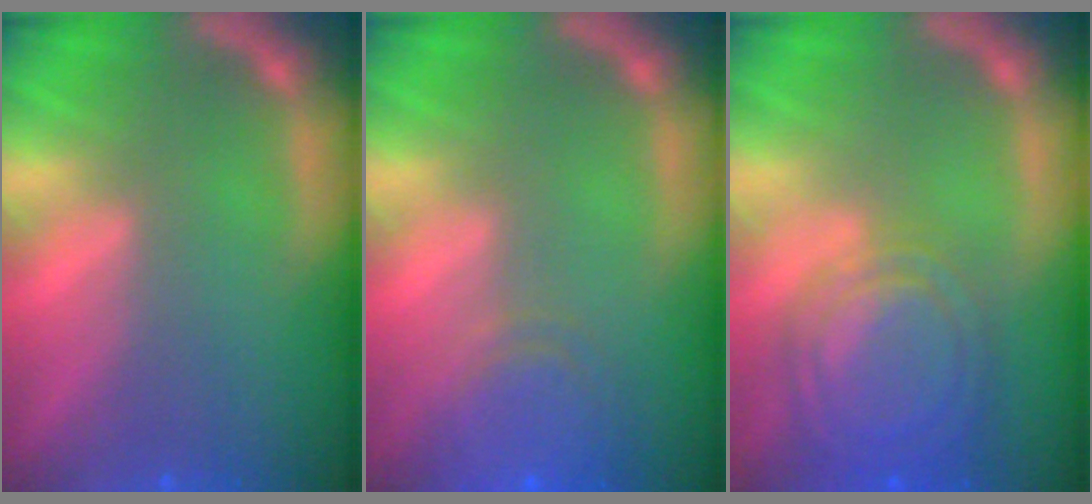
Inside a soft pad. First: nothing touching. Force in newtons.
{"total": 5.1}
{"total": 8.0}